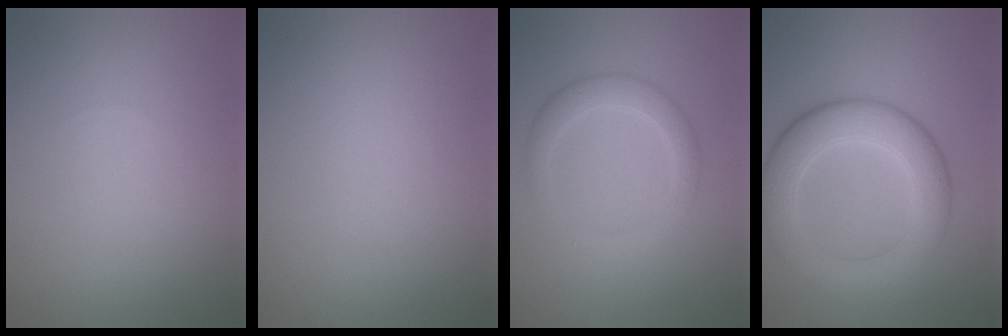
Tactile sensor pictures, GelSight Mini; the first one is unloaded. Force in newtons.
{"total": 0.0}
{"total": 2.9, "press": 2.9, "slide": 0.1}
{"total": 6.6, "press": 6.5, "slide": 0.2}